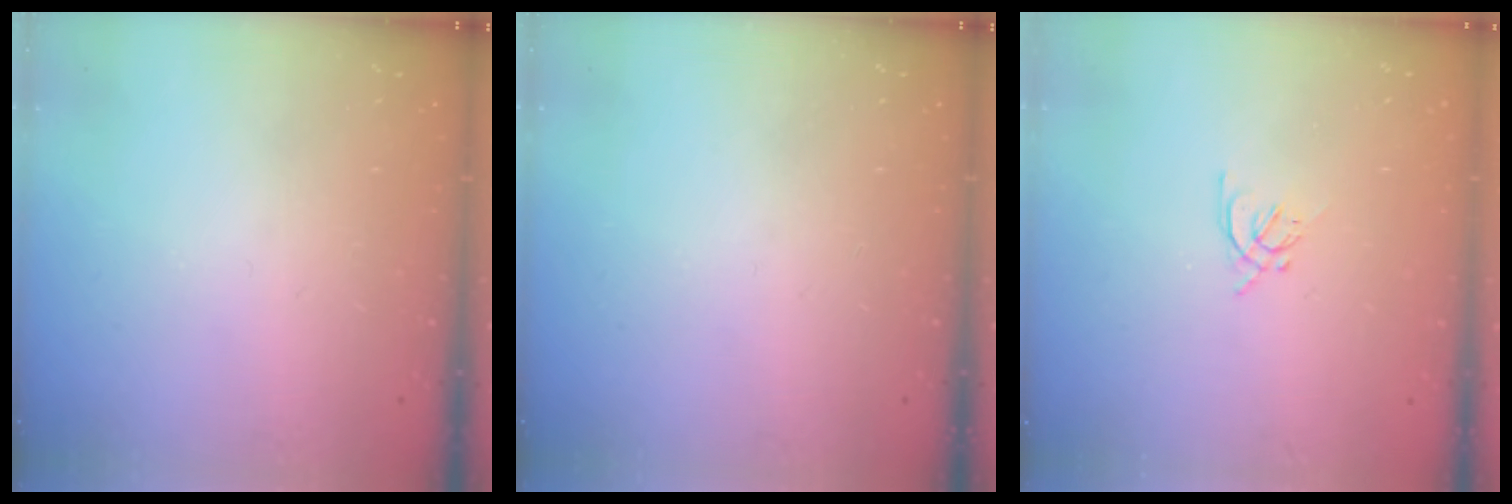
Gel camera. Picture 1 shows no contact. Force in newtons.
{"total": 0.0}
{"total": 2.0, "press": 1.9, "slide": 0.5}